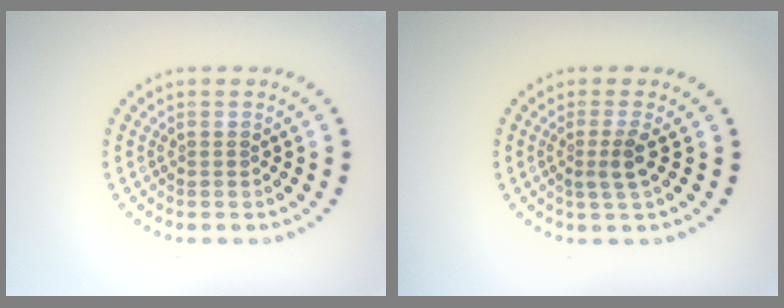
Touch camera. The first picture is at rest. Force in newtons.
{"total": 1.9, "press": 1.5, "slide": 1.2}